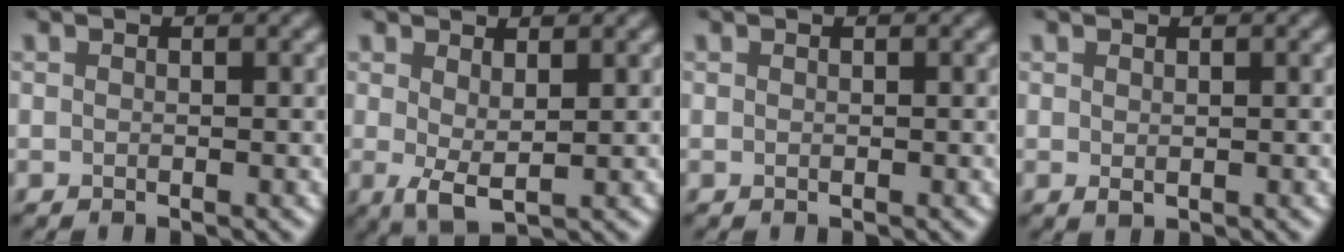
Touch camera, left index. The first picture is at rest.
{"total": 2.3, "force": [0.5, 0.8, 2.1], "torque": [-0.047, -0.006, 0.011]}
{"total": 0.0}
{"total": 0.6, "force": [0.3, 0.3, 0.4], "torque": [-0.009, -0.003, 0.009]}